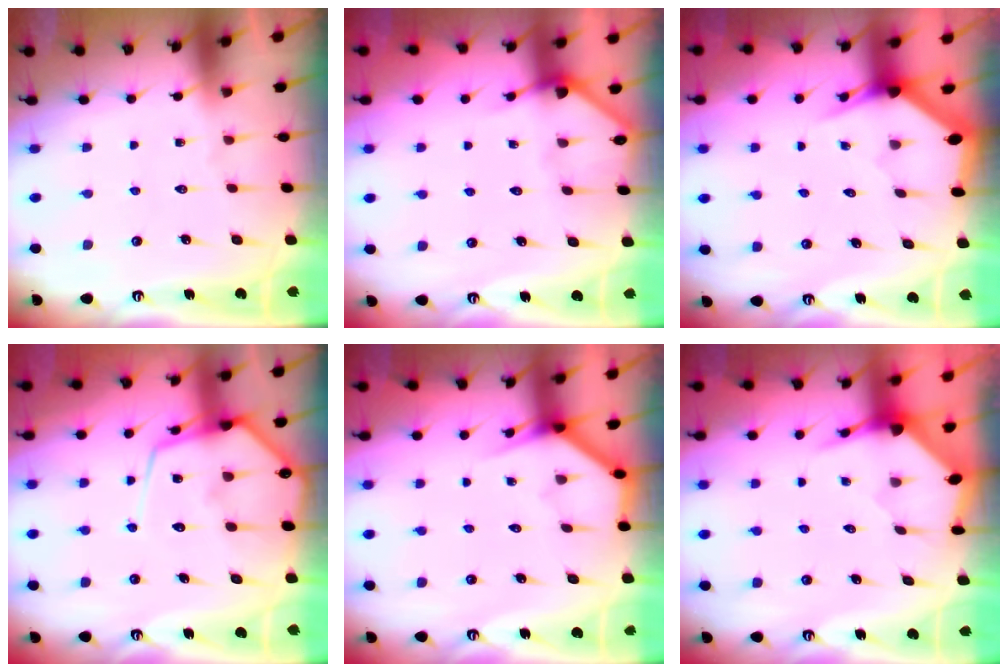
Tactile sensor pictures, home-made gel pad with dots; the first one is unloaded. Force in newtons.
{"total": 3.4, "press": 3.4, "slide": 0.3}
{"total": 3.0, "press": 3.0, "slide": 0.0}
{"total": 12.0, "press": 11.9, "slide": 1.3}
{"total": 3.8, "press": 3.8, "slide": 0.3}
{"total": 3.6, "press": 3.6, "slide": 0.4}